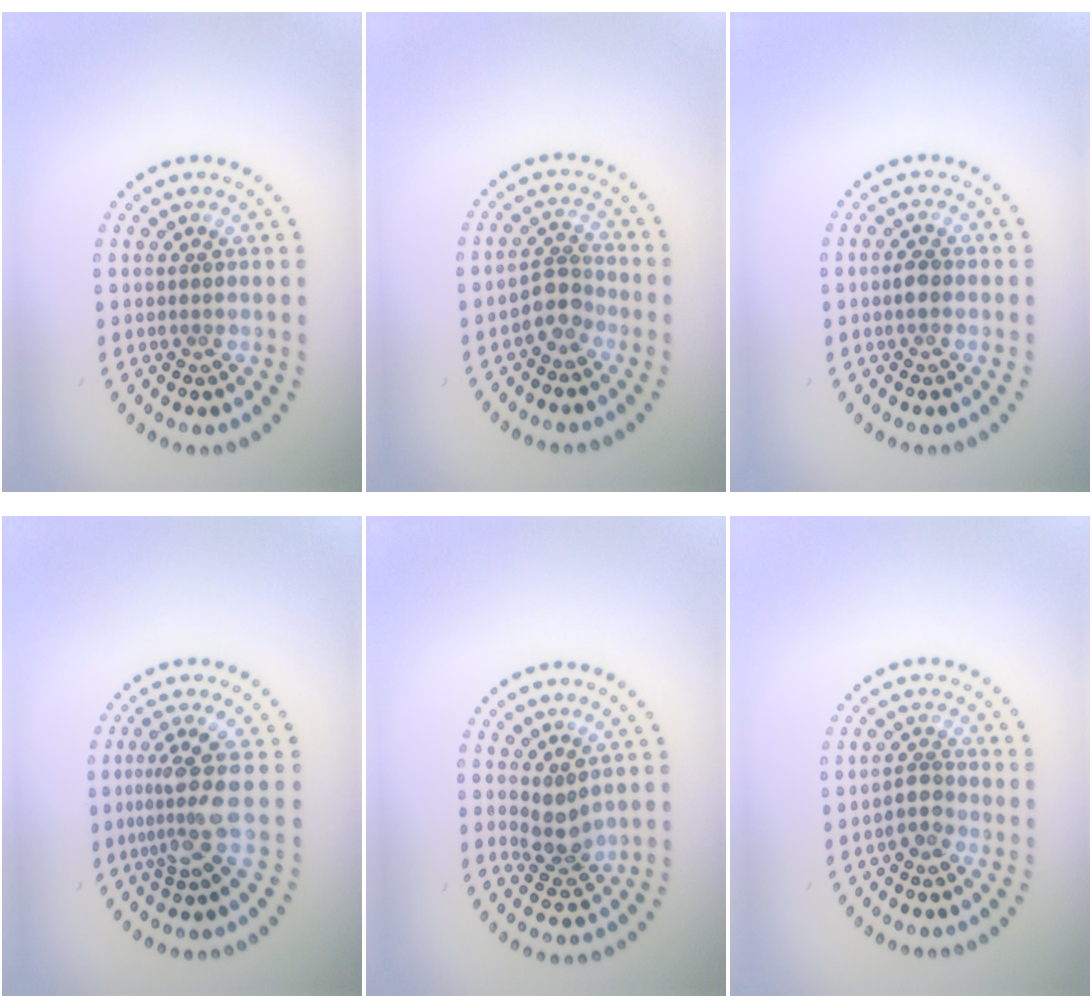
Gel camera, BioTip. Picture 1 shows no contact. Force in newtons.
{"total": 2.5, "press": 1.9, "slide": 1.5}
{"total": 1.2, "press": 1.2, "slide": 0.2}
{"total": 3.6, "press": 2.4, "slide": 2.7}
{"total": 2.6, "press": 1.9, "slide": 1.8}
{"total": 1.8, "press": 1.5, "slide": 1.0}